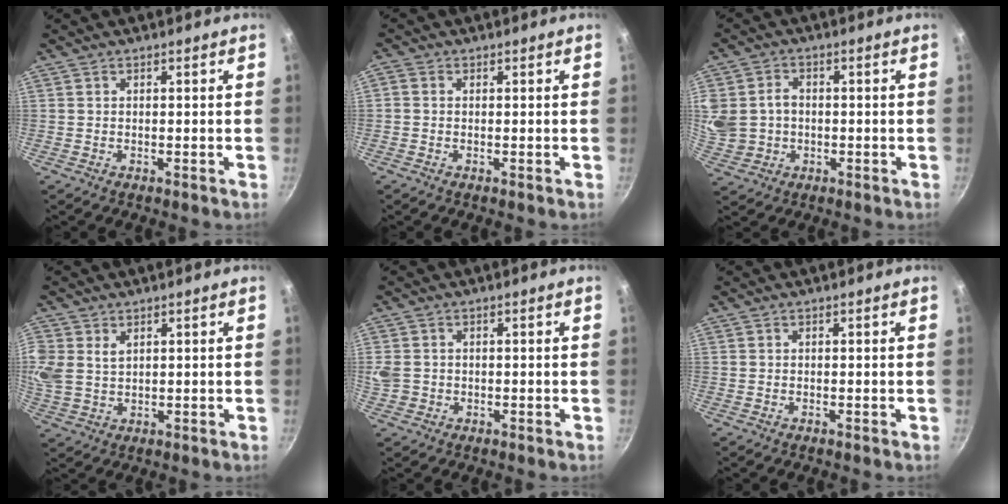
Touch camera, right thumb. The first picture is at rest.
{"total": 1.1, "force": [-0.1, 0.8, 0.8], "torque": [-0.020, 0.005, -0.007]}
{"total": 11.7, "force": [0.4, 10.2, 5.8], "torque": [-0.132, 0.019, 0.017]}
{"total": 10.9, "force": [3.5, 8.2, 6.2], "torque": [-0.159, 0.020, 0.078]}
{"total": 3.8, "force": [-0.1, 3.3, 1.8], "torque": [-0.033, 0.000, 0.000]}
{"total": 0.0}